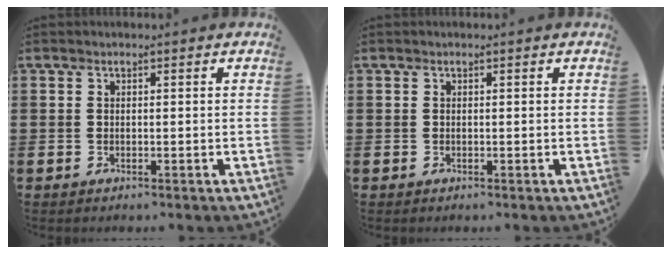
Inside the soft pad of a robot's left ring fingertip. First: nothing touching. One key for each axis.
{"total": 0.0}